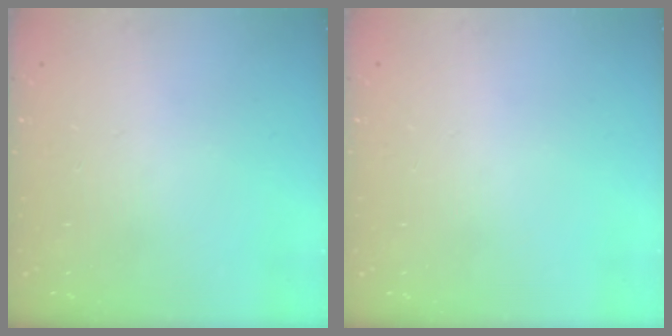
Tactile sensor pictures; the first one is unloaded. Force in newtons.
{"total": 0.0}